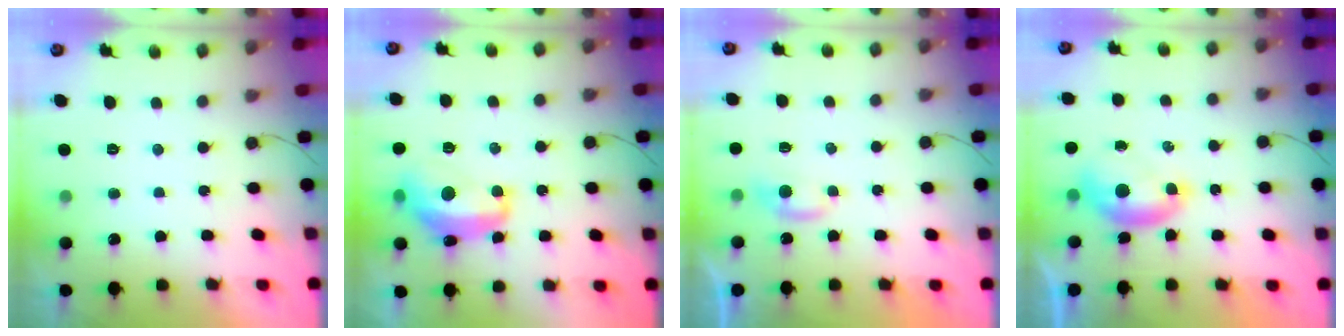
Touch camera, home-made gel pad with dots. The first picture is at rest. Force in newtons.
{"total": 13.7, "press": 13.7, "slide": 0.8}
{"total": 4.4, "press": 4.3, "slide": 0.6}
{"total": 6.7, "press": 6.6, "slide": 0.9}